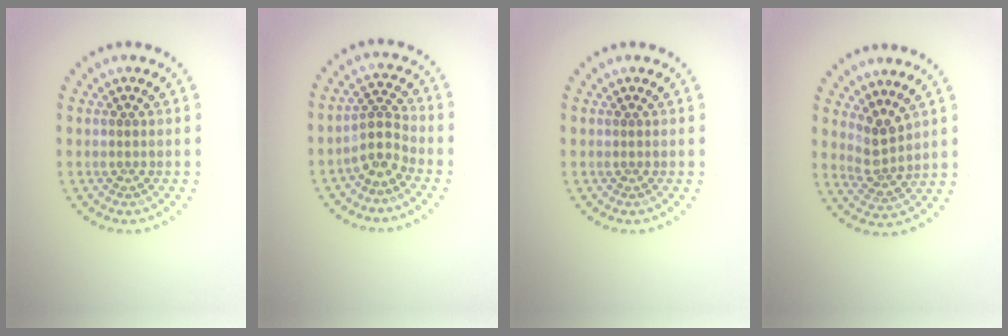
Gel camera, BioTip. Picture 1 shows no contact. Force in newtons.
{"total": 2.7, "press": 2.0, "slide": 1.8}
{"total": 0.0}
{"total": 2.6, "press": 2.0, "slide": 1.7}